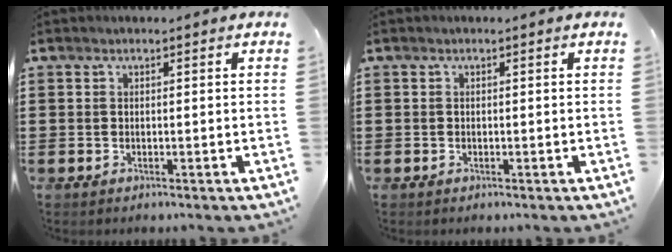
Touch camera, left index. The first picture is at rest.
{"total": 0.0}